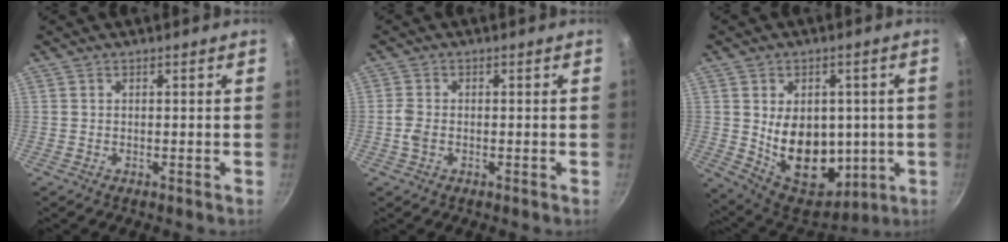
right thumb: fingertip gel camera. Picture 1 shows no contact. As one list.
[{"total": 2.7, "force": [-0.7, 1.8, 1.9], "torque": [-0.045, 0.006, -0.017]}, {"total": 17.3, "force": [-0.1, 12.5, 11.9], "torque": [-0.147, -0.023, 0.027]}]